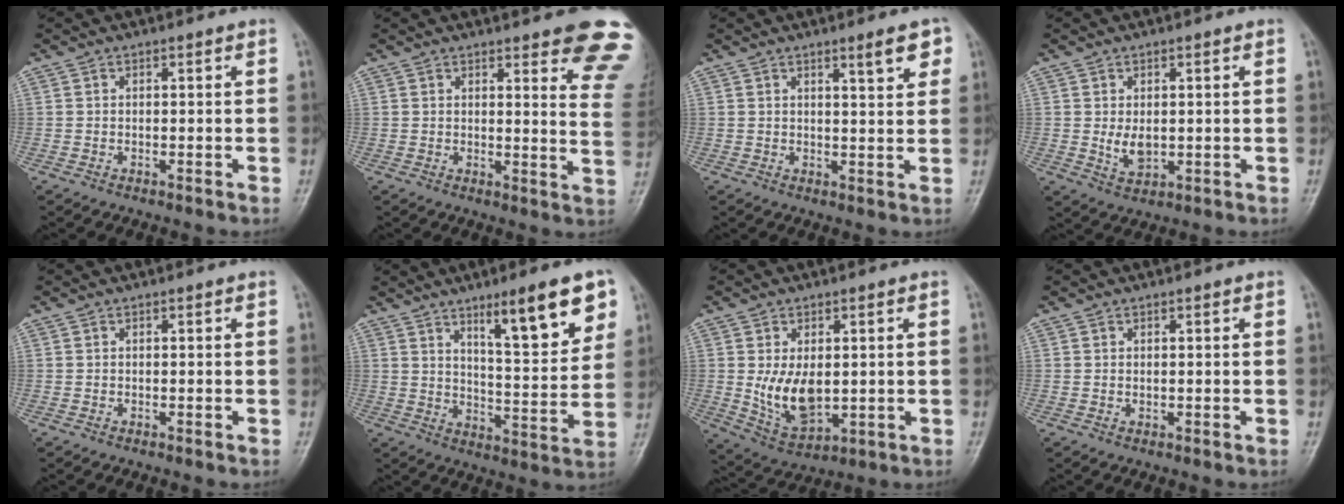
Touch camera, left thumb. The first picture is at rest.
{"total": 14.2, "force": [10.4, 3.4, 9.1], "torque": [-0.069, -0.059, 0.099]}
{"total": 4.8, "force": [2.7, 1.1, 3.8], "torque": [-0.042, -0.015, 0.038]}
{"total": 4.3, "force": [0.2, 2.7, 3.4], "torque": [-0.049, -0.011, 0.010]}
{"total": 0.0}
{"total": 15.0, "force": [8.4, 3.4, 12.0], "torque": [-0.151, -0.044, 0.131]}
{"total": 9.5, "force": [0.2, 5.8, 7.6], "torque": [-0.119, -0.016, 0.020]}
{"total": 1.4, "force": [0.2, 0.9, 1.0], "torque": [-0.011, -0.003, 0.006]}